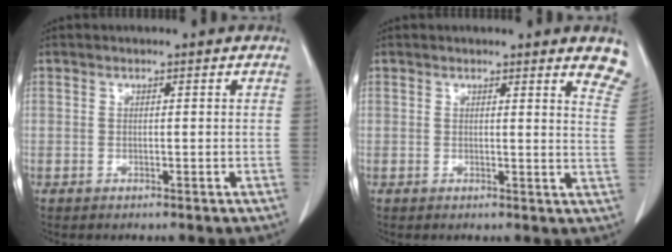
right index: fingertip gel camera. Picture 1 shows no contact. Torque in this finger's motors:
{"motor_torque": [0.06, 0.10, 0.04, 0.01]}